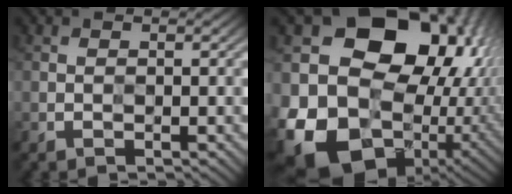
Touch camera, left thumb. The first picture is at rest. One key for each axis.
{"total": 21.9, "fx": -0.4, "fy": 18.3, "fz": 12.0, "tx": -0.216, "ty": -0.034, "tz": -0.017}